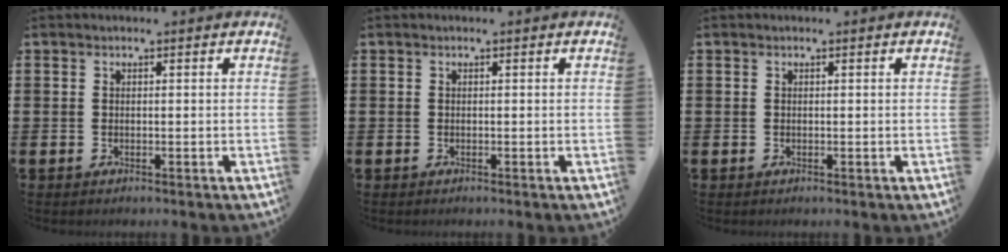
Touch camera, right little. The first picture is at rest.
{"total": 0.0}
{"total": 0.0}